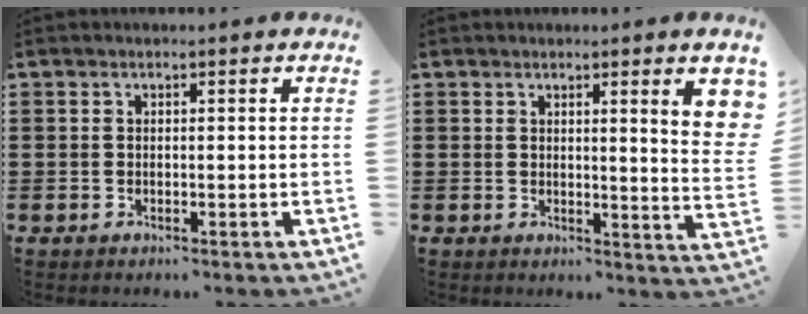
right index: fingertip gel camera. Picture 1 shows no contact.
{"total": 5.2, "force": [2.1, 0.4, 4.8], "torque": [-0.069, -0.012, 0.030]}